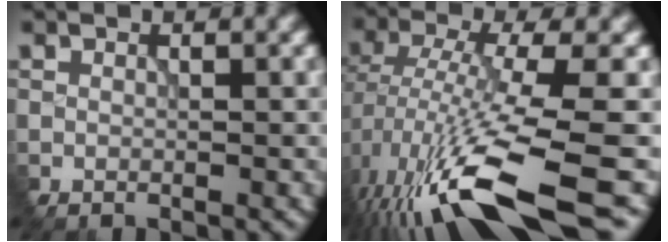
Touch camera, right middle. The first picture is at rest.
{"total": 11.2, "force": [-5.3, 2.2, 9.6], "torque": [-0.188, -0.016, -0.087]}